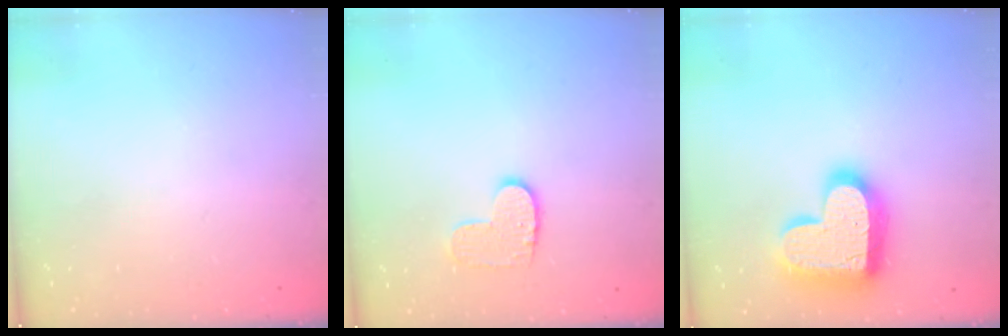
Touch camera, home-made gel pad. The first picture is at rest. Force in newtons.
{"total": 7.9, "press": 7.9, "slide": 0.3}
{"total": 20.2, "press": 20.1, "slide": 1.3}